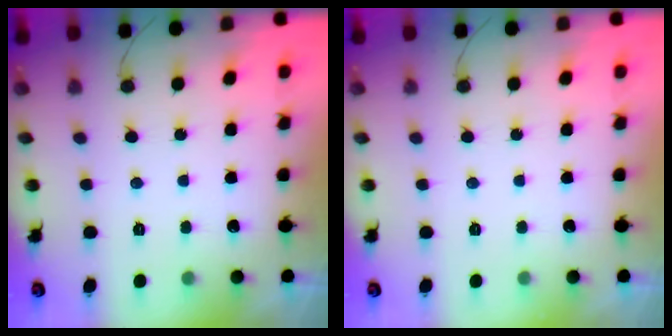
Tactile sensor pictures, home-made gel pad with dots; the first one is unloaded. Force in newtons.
{"total": 0.0}